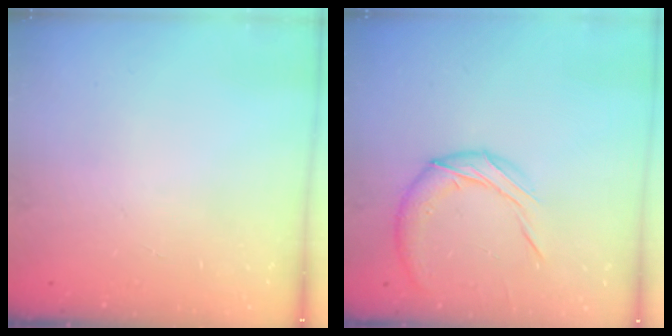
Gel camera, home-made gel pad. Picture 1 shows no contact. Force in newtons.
{"total": 9.4, "press": 9.3, "slide": 1.3}